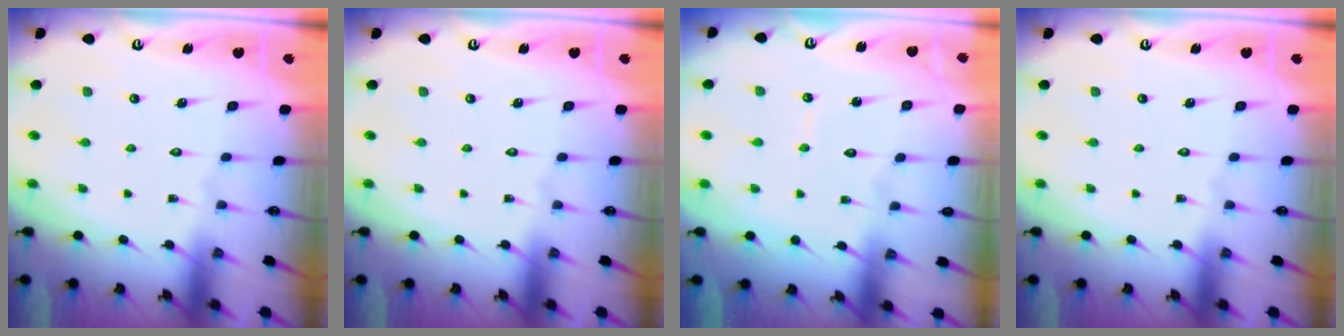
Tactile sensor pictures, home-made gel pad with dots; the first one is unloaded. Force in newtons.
{"total": 0.0}
{"total": 3.4, "press": 3.4, "slide": 0.3}
{"total": 0.0}